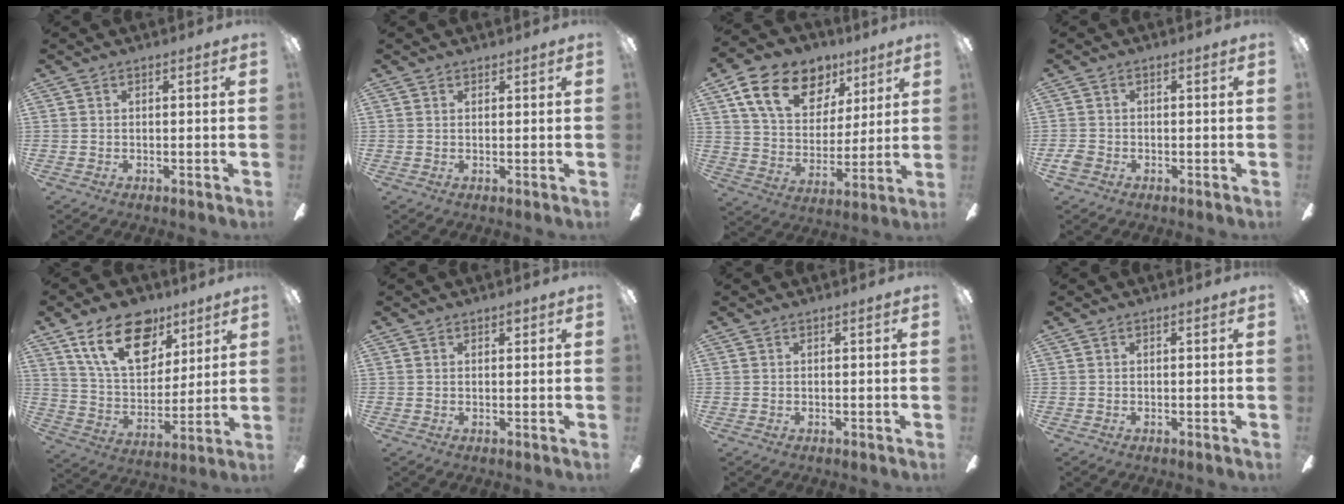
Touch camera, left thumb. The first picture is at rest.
{"total": 0.9, "force": [0.7, 0.5, 0.1], "torque": [-0.002, 0.001, 0.013]}
{"total": 17.8, "force": [9.8, 11.6, 9.2], "torque": [-0.157, -0.032, 0.181]}
{"total": 2.6, "force": [-1.3, 1.8, 1.3], "torque": [-0.026, 0.006, -0.026]}
{"total": 20.0, "force": [11.2, 11.6, 11.7], "torque": [-0.187, -0.039, 0.199]}
{"total": 1.4, "force": [0.9, 0.9, 0.7], "torque": [-0.006, -0.001, 0.014]}
{"total": 0.0}
{"total": 0.0}